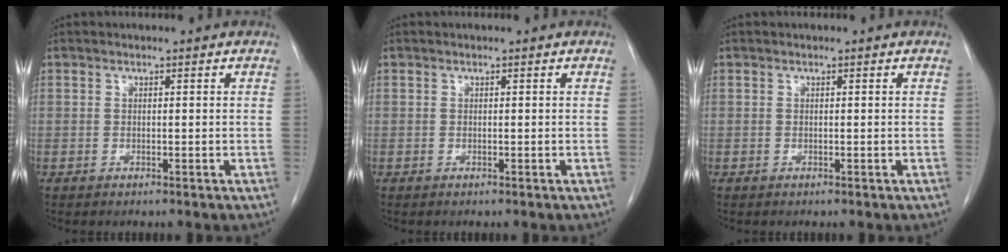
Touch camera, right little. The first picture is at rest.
{"total": 0.0}
{"total": 0.0}